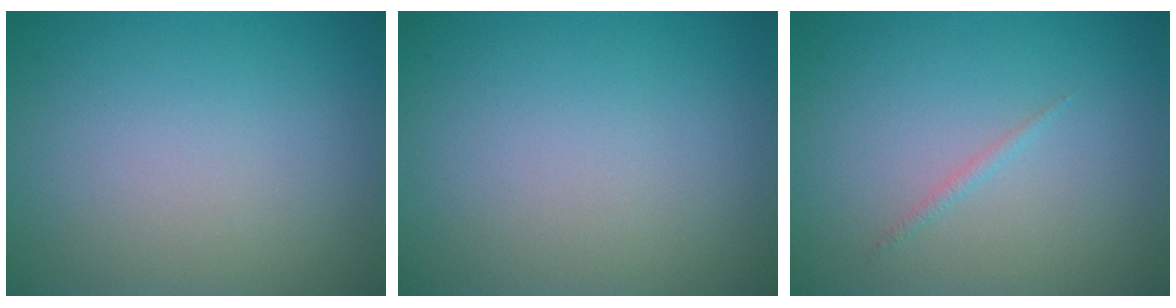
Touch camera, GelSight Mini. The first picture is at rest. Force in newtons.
{"total": 0.0}
{"total": 0.6, "press": 0.6, "slide": 0.0}